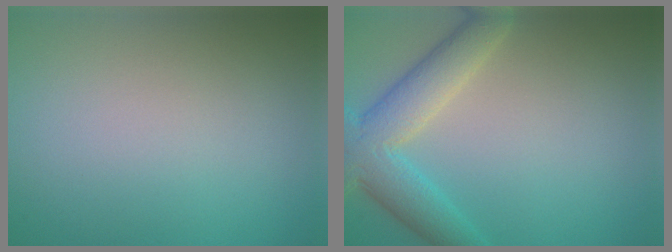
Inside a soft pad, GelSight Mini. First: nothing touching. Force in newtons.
{"total": 5.9, "press": 5.9, "slide": 0.4}